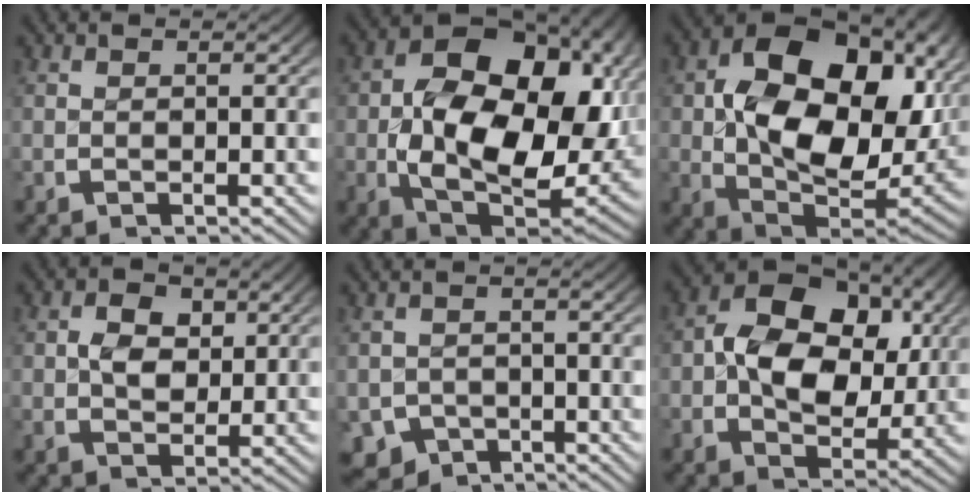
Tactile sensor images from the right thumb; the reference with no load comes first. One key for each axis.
{"total": 22.4, "fx": -0.3, "fy": 15.0, "fz": 16.7, "tx": -0.301, "ty": -0.059, "tz": 0.013}
{"total": 22.4, "fx": 1.9, "fy": 15.0, "fz": 16.5, "tx": -0.300, "ty": -0.047, "tz": 0.040}
{"total": 3.7, "fx": 0.7, "fy": 2.9, "fz": 2.1, "tx": -0.033, "ty": -0.015, "tz": 0.021}
{"total": 6.0, "fx": -3.7, "fy": 4.4, "fz": 1.8, "tx": -0.037, "ty": -0.040, "tz": -0.051}
{"total": 12.8, "fx": 1.1, "fy": 9.1, "fz": 8.9, "tx": -0.163, "ty": -0.016, "tz": 0.013}